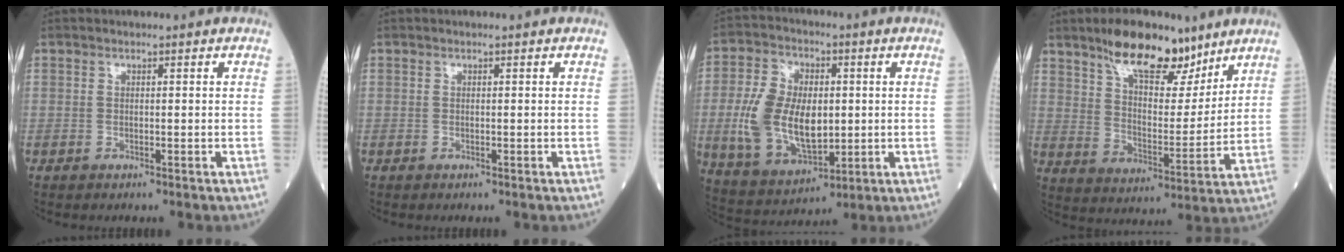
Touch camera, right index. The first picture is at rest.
{"total": 0.0}
{"total": 14.3, "force": [-0.3, 8.0, 11.9], "torque": [-0.250, 0.009, 0.008]}
{"total": 13.9, "force": [10.0, 5.1, 8.1], "torque": [-0.131, 0.000, 0.172]}